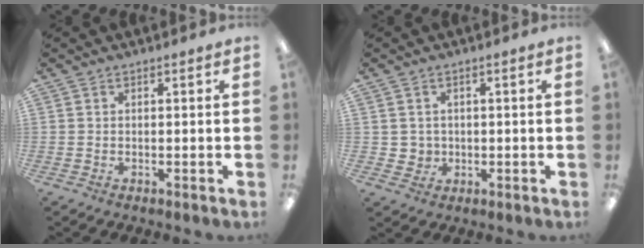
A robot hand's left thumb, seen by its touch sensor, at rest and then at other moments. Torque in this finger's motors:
{"motor_torque": [-0.07, 0.04, 0.03, -0.04, 0.00]}